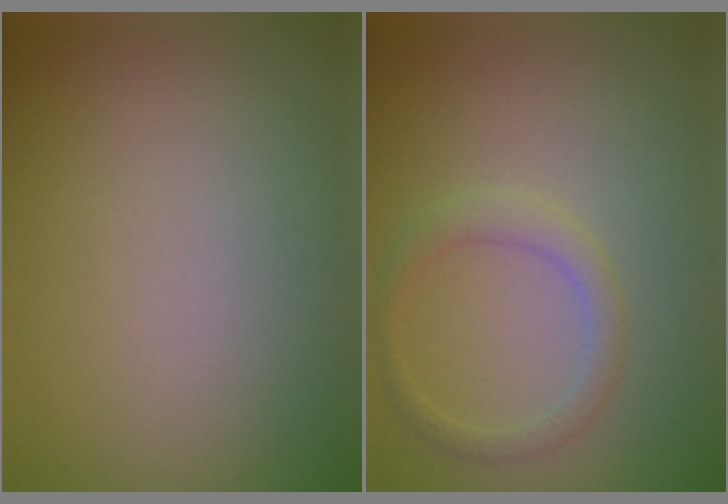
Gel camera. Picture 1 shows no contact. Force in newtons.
{"total": 1.9, "press": 1.9, "slide": 0.1}